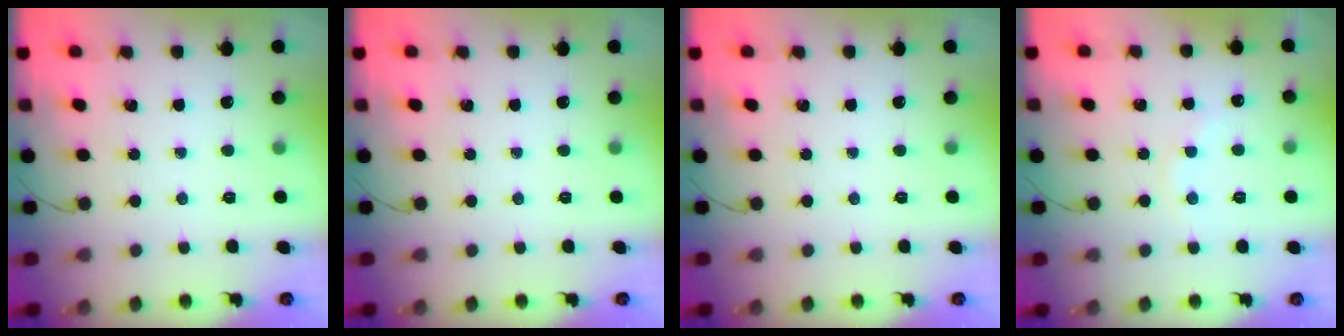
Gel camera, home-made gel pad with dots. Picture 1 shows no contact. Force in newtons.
{"total": 0.0}
{"total": 0.0}
{"total": 5.6, "press": 5.5, "slide": 1.0}